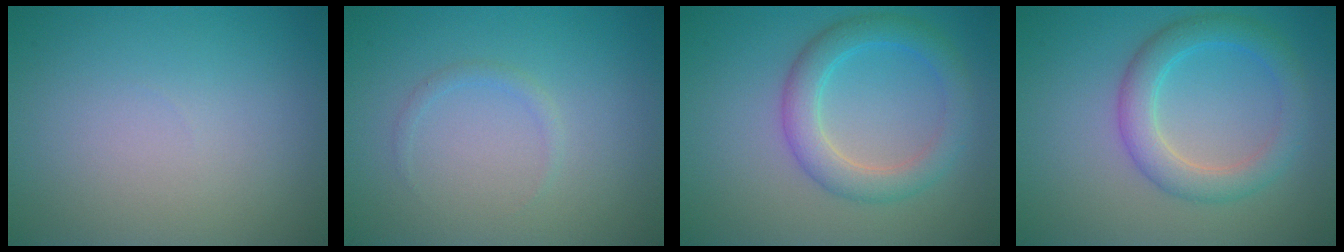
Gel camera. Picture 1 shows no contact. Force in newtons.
{"total": 0.8, "press": 0.8, "slide": 0.0}
{"total": 3.9, "press": 3.9, "slide": 0.1}
{"total": 3.9, "press": 3.9, "slide": 0.1}